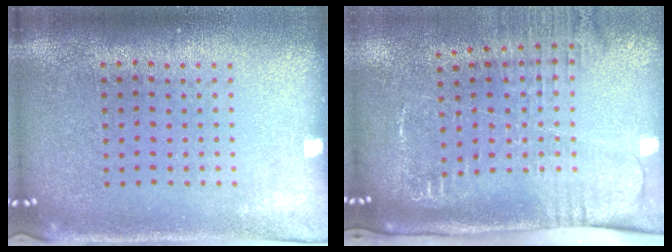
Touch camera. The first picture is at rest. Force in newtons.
{"total": 2.8, "press": 2.1, "slide": 1.8}